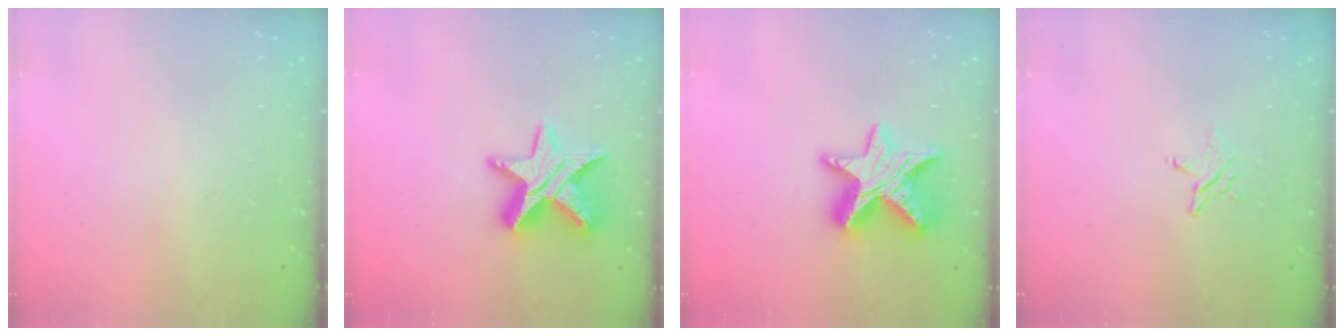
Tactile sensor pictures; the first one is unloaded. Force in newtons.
{"total": 12.0, "press": 11.9, "slide": 1.1}
{"total": 13.9, "press": 13.9, "slide": 0.9}
{"total": 2.7, "press": 2.7, "slide": 0.3}